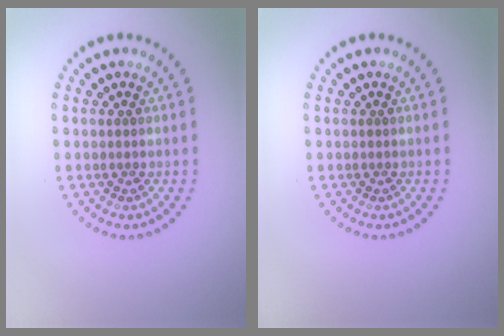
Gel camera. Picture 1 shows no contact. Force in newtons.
{"total": 0.0}